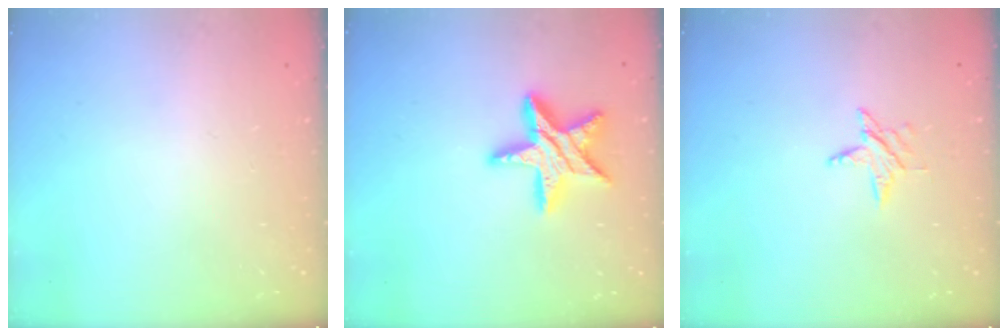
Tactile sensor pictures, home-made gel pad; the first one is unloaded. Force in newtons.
{"total": 14.2, "press": 14.2, "slide": 1.0}
{"total": 4.5, "press": 4.5, "slide": 0.5}